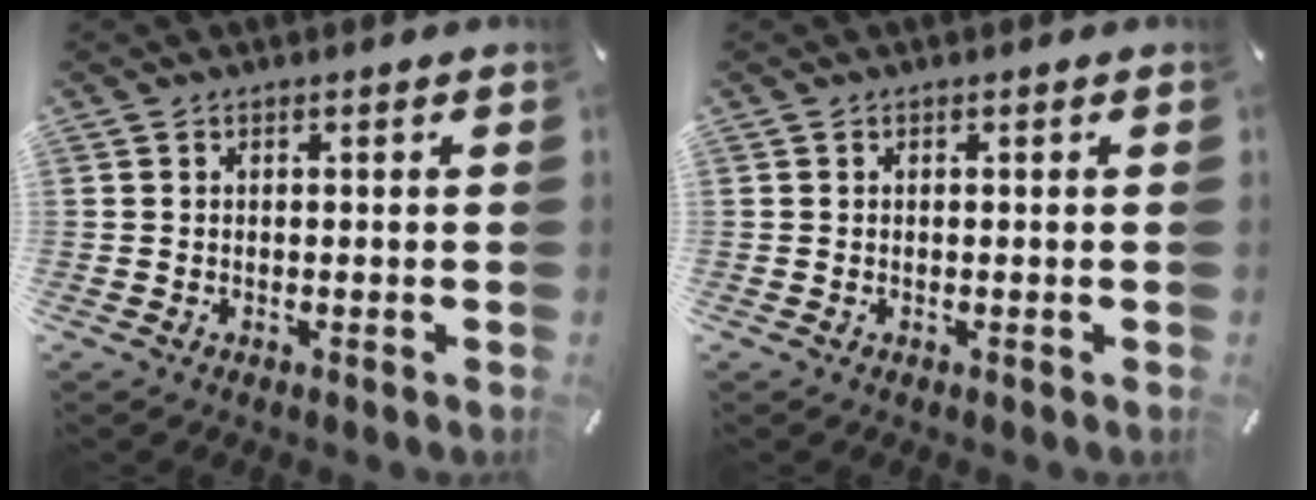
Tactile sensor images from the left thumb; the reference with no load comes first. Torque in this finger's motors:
{"motor_torque": [-0.02, 0.01, -0.04, 0.00, 0.00]}